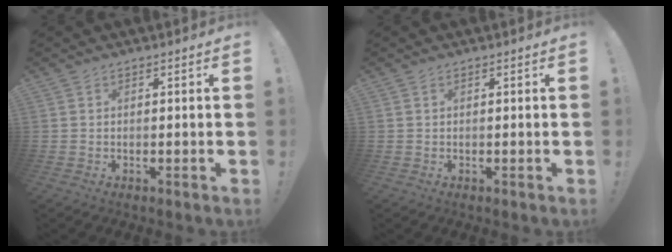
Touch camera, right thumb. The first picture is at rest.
{"total": 0.0}